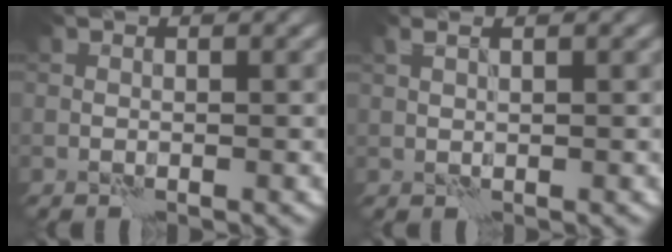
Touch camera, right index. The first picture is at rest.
{"total": 1.1, "force": [0.8, 0.3, 0.8], "torque": [-0.020, 0.004, 0.016]}